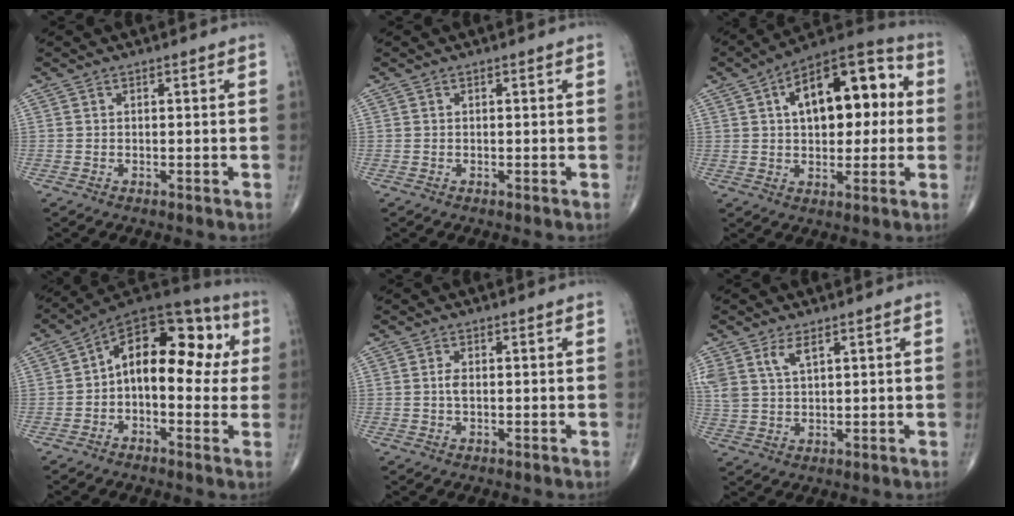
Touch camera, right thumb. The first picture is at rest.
{"total": 0.0}
{"total": 18.6, "force": [3.7, 9.9, 15.3], "torque": [-0.194, 0.031, 0.047]}
{"total": 18.0, "force": [1.7, 10.1, 14.9], "torque": [-0.177, 0.047, 0.014]}
{"total": 1.5, "force": [0.0, 0.7, 1.3], "torque": [-0.027, 0.000, 0.000]}
{"total": 6.2, "force": [3.4, 3.0, 4.3], "torque": [-0.096, -0.007, 0.074]}